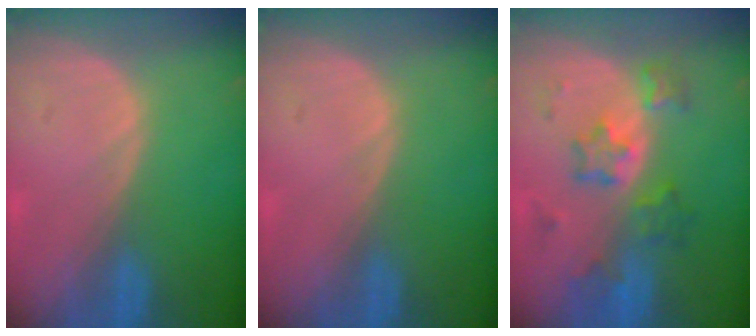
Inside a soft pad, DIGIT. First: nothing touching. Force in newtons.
{"total": 0.0}
{"total": 6.5, "press": 6.4, "slide": 0.7}